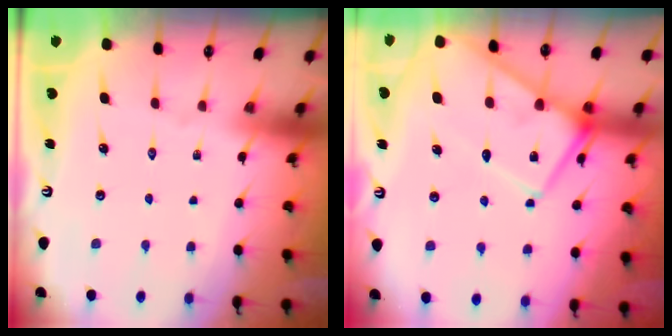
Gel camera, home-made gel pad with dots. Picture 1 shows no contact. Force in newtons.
{"total": 11.9, "press": 11.8, "slide": 1.4}